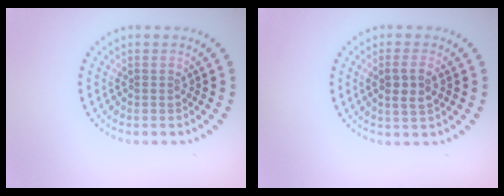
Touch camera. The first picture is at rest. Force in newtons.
{"total": 2.3, "press": 2.2, "slide": 0.7}